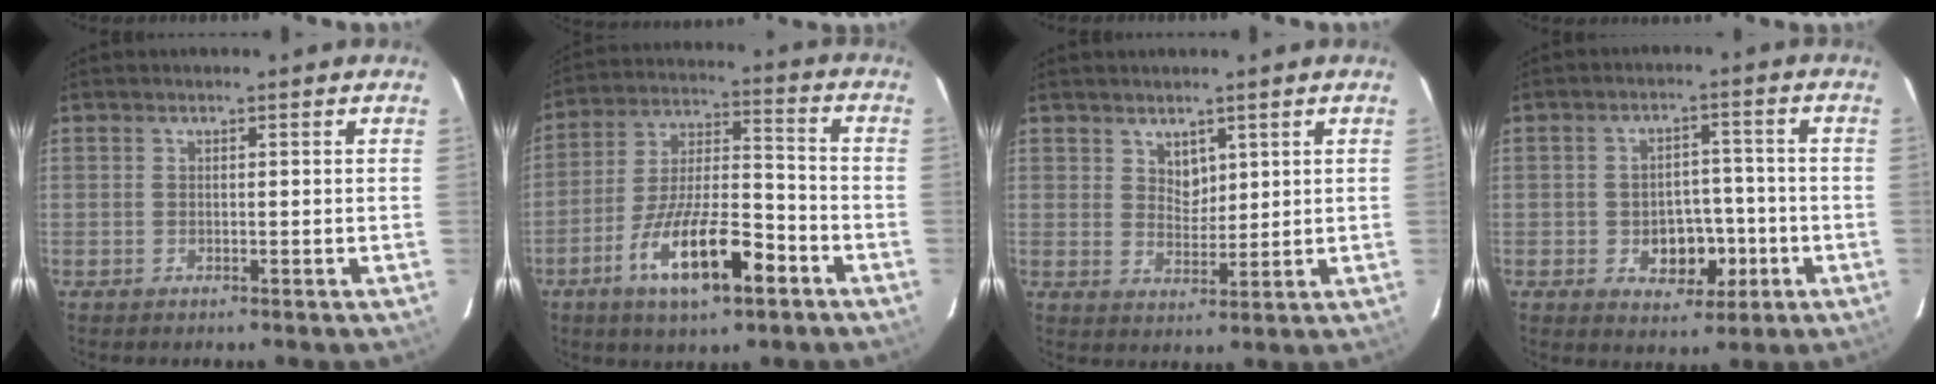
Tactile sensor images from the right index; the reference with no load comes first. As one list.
[{"total": 15.9, "force": [-8.3, 4.8, 12.6], "torque": [-0.245, -0.007, -0.143]}, {"total": 3.5, "force": [2.2, 2.3, 1.4], "torque": [-0.016, 0.000, 0.042]}, {"total": 7.5, "force": [-2.5, 5.6, 4.3], "torque": [-0.079, 0.010, -0.020]}]